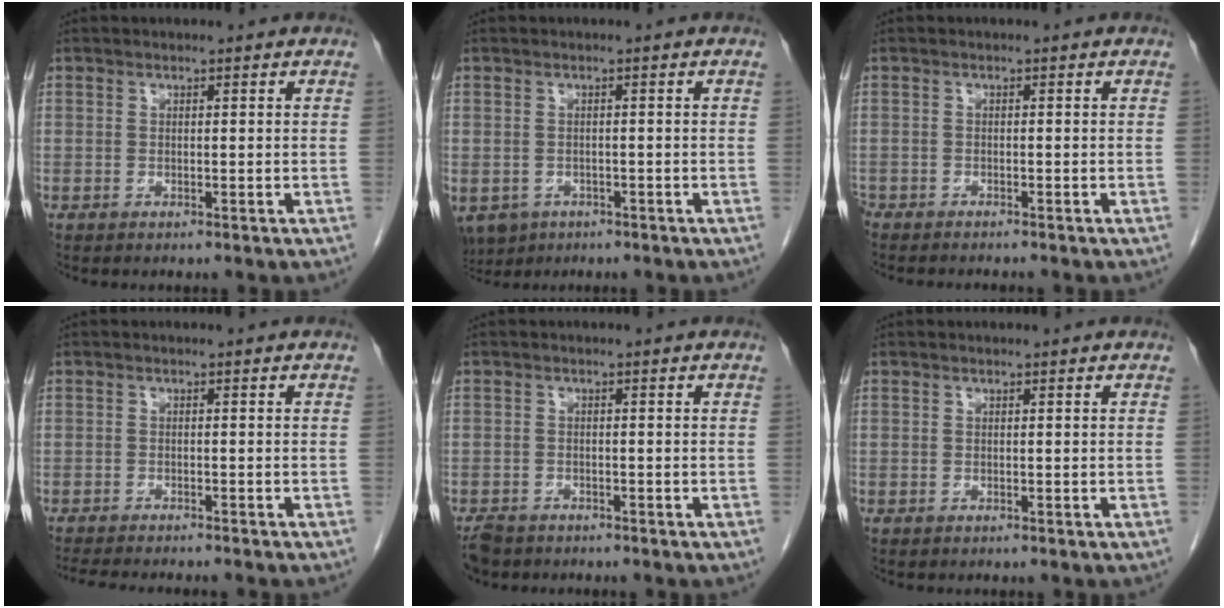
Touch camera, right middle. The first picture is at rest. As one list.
[{"total": 6.8, "force": [-4.0, 5.0, 2.3], "torque": [-0.052, -0.004, -0.059]}, {"total": 4.0, "force": [-3.8, 0.6, 1.2], "torque": [-0.014, -0.009, -0.060]}, {"total": 9.8, "force": [-8.7, 1.2, 4.3], "torque": [-0.056, -0.015, -0.119]}, {"total": 4.2, "force": [-3.4, 2.2, 1.0], "torque": [-0.022, -0.004, -0.057]}, {"total": 0.0}]